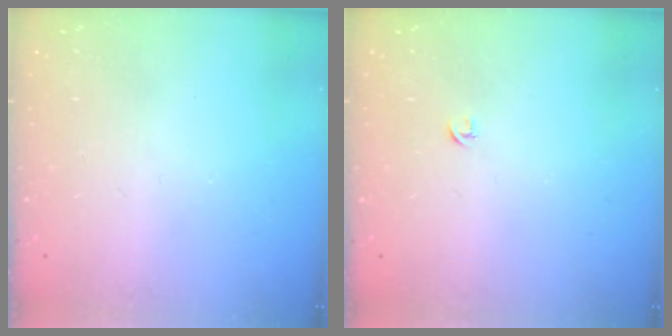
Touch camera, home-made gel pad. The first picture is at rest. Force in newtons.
{"total": 2.7, "press": 2.6, "slide": 0.6}